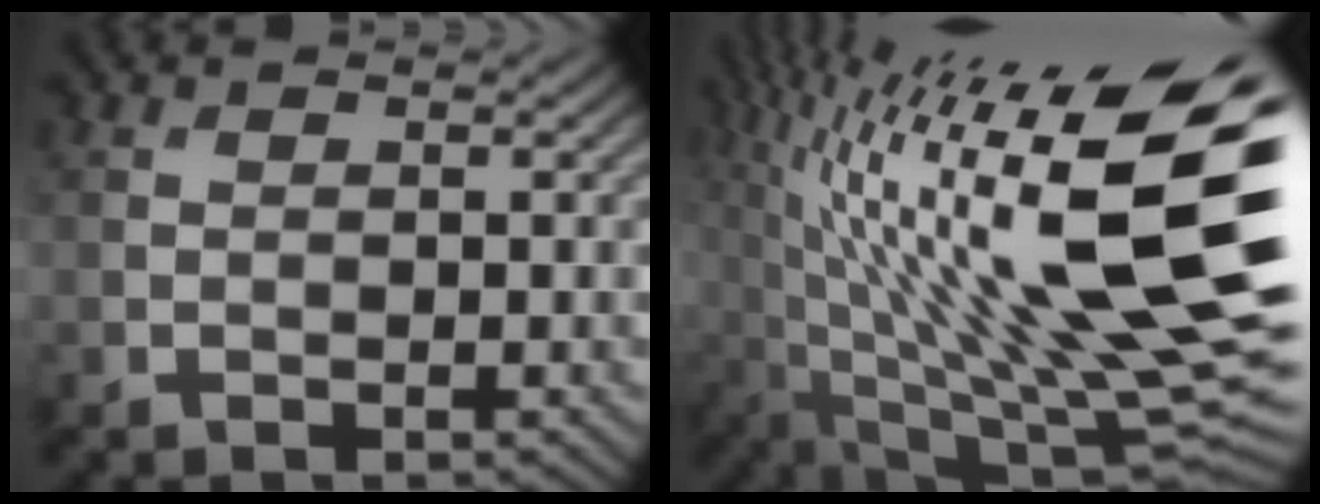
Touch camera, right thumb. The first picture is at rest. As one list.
[{"total": 21.1, "force": [2.9, 7.0, 19.7], "torque": [-0.358, -0.003, 0.056]}]